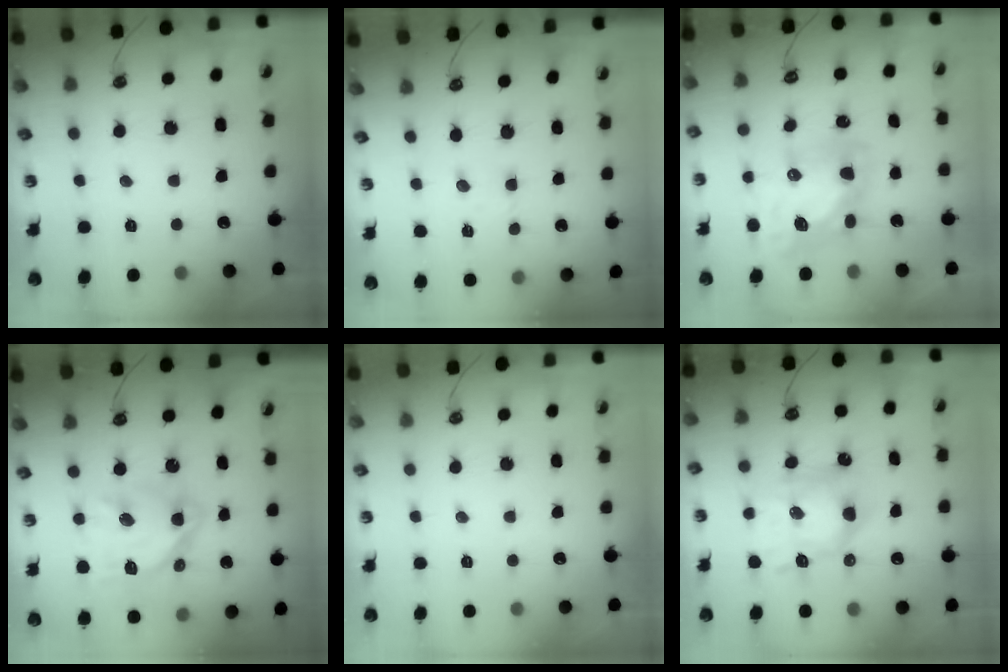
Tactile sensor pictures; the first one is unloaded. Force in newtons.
{"total": 2.9, "press": 2.9, "slide": 0.3}
{"total": 10.0, "press": 9.9, "slide": 1.2}
{"total": 15.8, "press": 15.7, "slide": 1.6}
{"total": 0.0}
{"total": 9.6, "press": 9.5, "slide": 0.9}